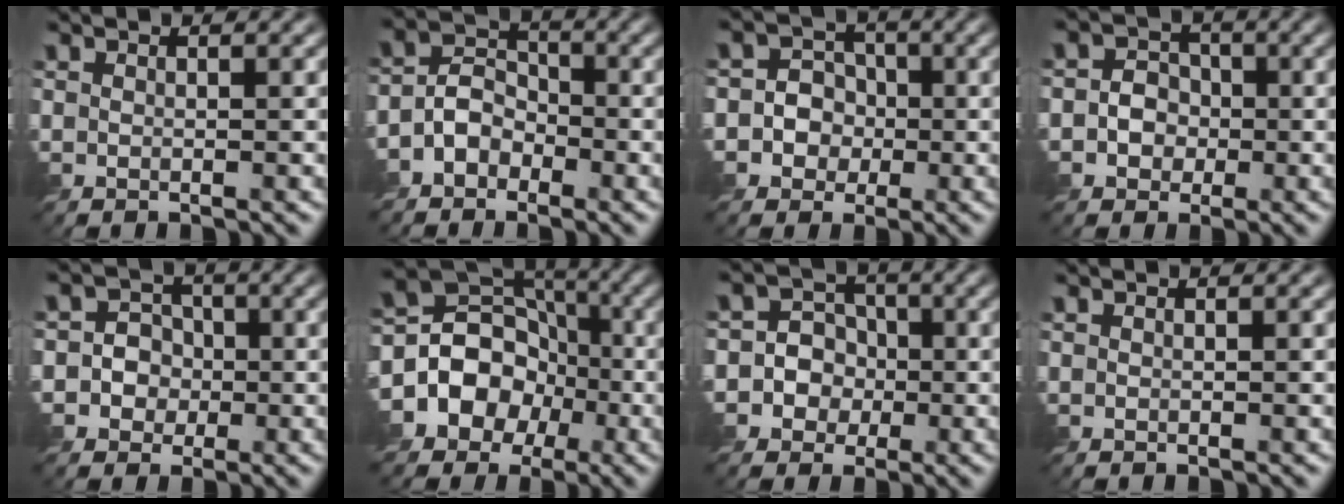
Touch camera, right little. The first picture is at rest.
{"total": 3.1, "force": [-1.9, 2.2, 1.0], "torque": [-0.008, 0.011, -0.049]}
{"total": 4.5, "force": [-1.0, 4.3, 1.0], "torque": [-0.003, 0.022, -0.044]}
{"total": 3.2, "force": [-0.7, 2.9, 1.1], "torque": [0.005, 0.004, -0.033]}
{"total": 3.9, "force": [-0.9, 3.7, 0.8], "torque": [0.003, 0.016, -0.040]}
{"total": 12.1, "force": [-4.3, 10.4, 4.5], "torque": [-0.080, 0.003, -0.095]}
{"total": 5.4, "force": [-1.3, 5.1, 1.0], "torque": [-0.003, 0.025, -0.052]}
{"total": 0.0}